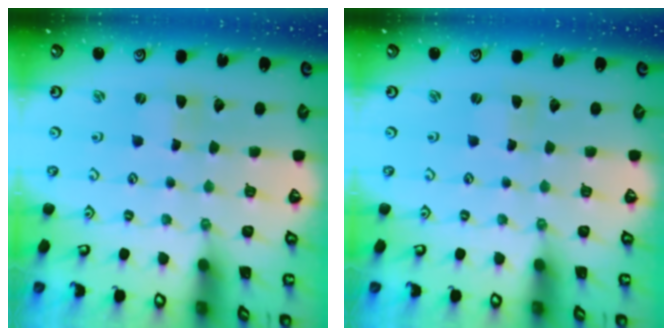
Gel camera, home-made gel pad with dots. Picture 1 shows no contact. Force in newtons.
{"total": 0.0}